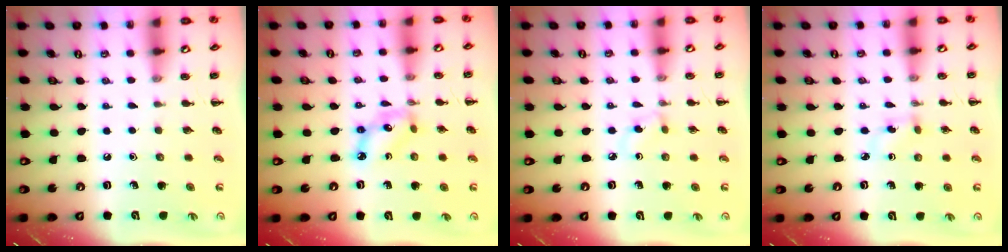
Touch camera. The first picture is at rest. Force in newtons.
{"total": 6.7, "press": 6.5, "slide": 1.6}
{"total": 2.9, "press": 2.6, "slide": 1.2}
{"total": 2.9, "press": 2.7, "slide": 1.1}